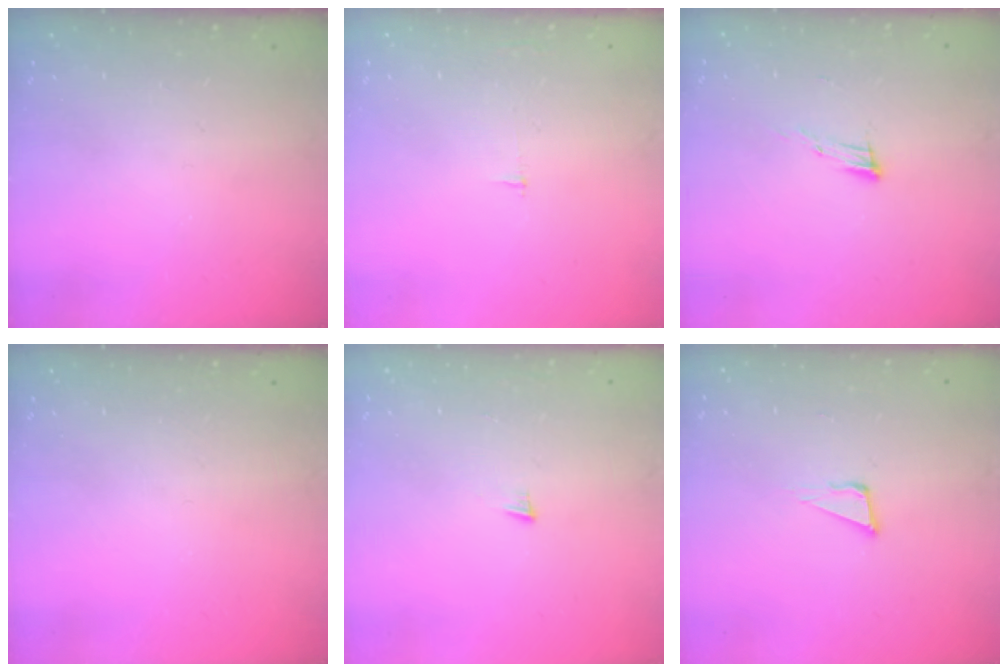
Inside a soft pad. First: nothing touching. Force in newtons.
{"total": 2.5, "press": 2.5, "slide": 0.2}
{"total": 7.7, "press": 7.6, "slide": 1.2}
{"total": 0.0}
{"total": 5.2, "press": 5.2, "slide": 0.3}
{"total": 3.8, "press": 3.7, "slide": 0.8}